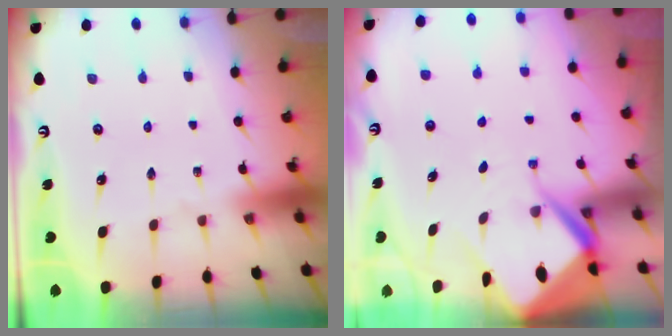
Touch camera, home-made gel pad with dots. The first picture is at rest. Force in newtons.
{"total": 7.8, "press": 7.8, "slide": 0.7}